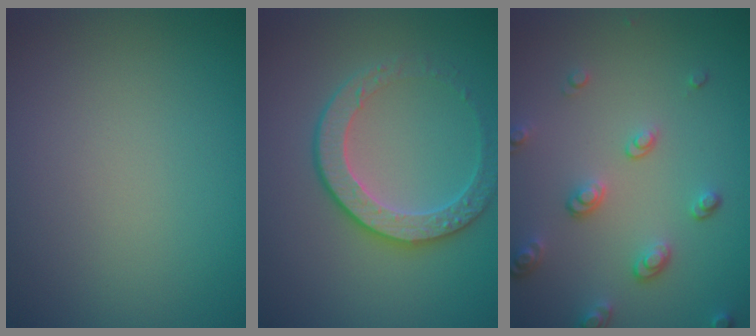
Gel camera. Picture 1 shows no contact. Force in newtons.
{"total": 3.8, "press": 3.4, "slide": 1.7}
{"total": 3.3, "press": 2.6, "slide": 2.1}